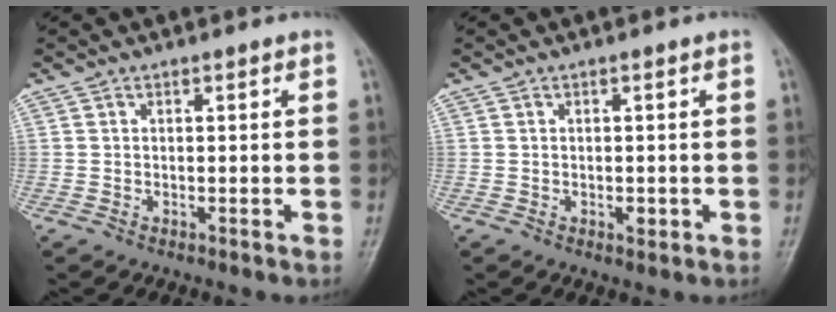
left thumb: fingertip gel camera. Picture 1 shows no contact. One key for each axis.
{"total": 1.7, "fx": -0.4, "fy": 0.9, "fz": 1.4, "tx": -0.014, "ty": 0.000, "tz": -0.004}